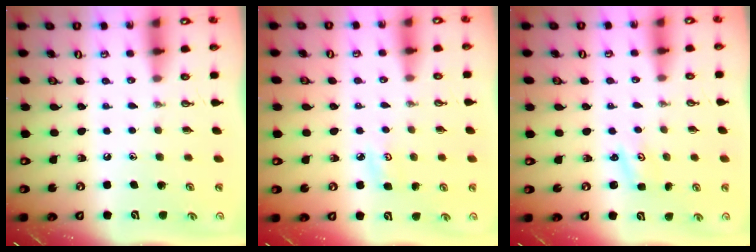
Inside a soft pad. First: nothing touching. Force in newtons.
{"total": 3.9, "press": 3.9, "slide": 0.4}
{"total": 1.5, "press": 1.4, "slide": 0.2}